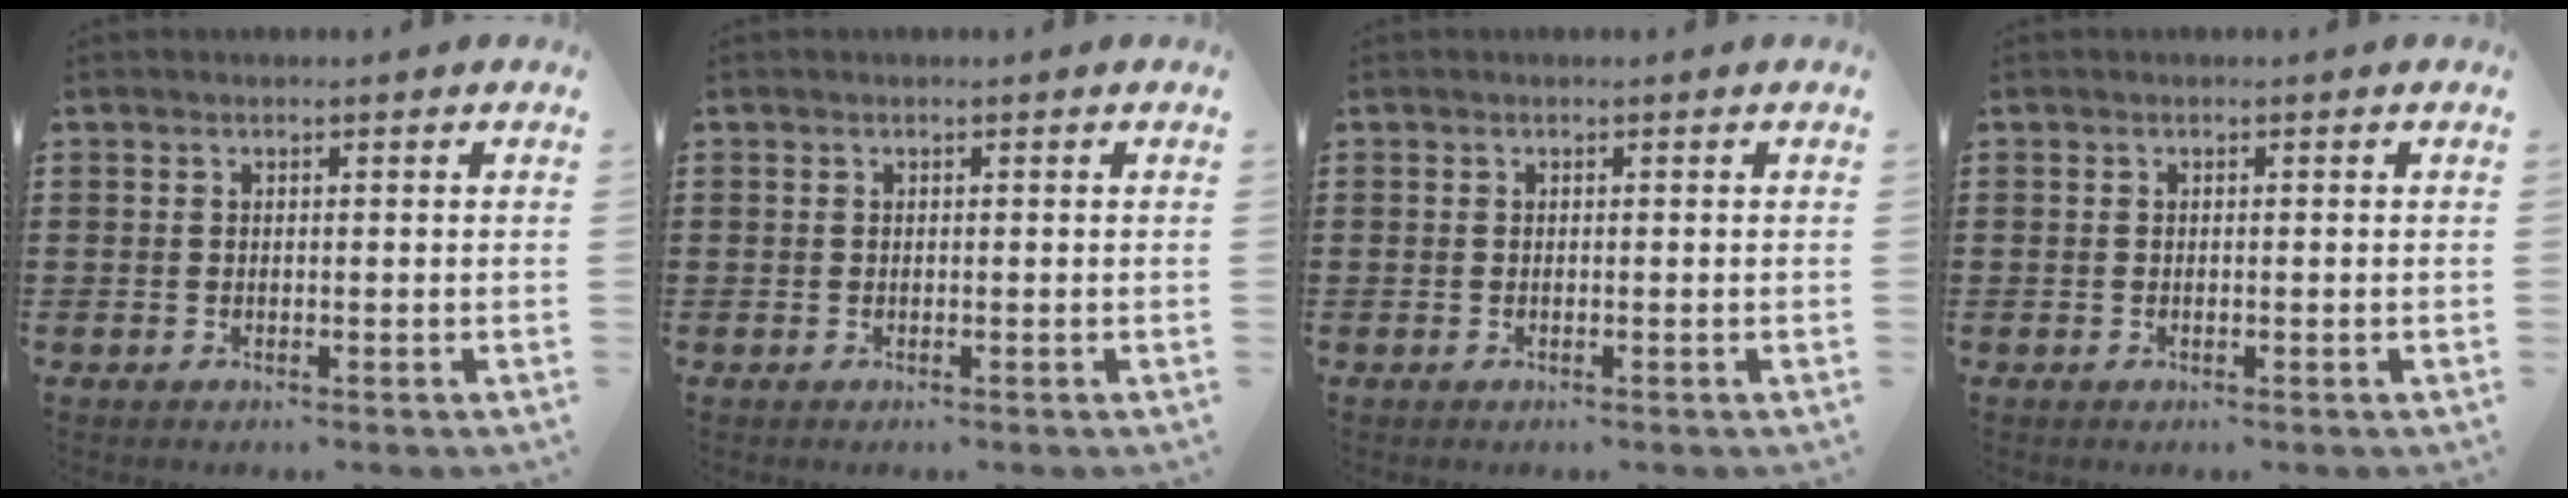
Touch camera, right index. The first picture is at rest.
{"total": 0.0}
{"total": 0.0}
{"total": 0.0}